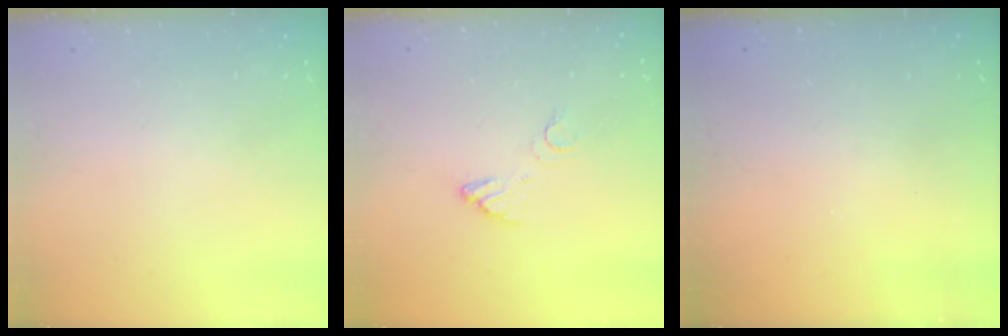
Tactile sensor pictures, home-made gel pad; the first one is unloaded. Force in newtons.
{"total": 3.5, "press": 3.4, "slide": 0.2}
{"total": 3.2, "press": 3.2, "slide": 0.1}